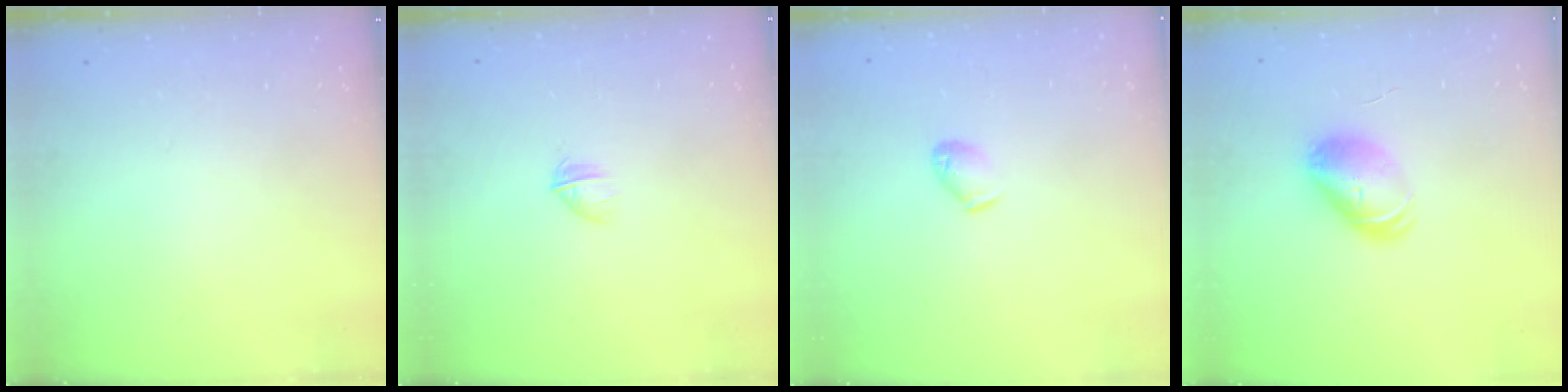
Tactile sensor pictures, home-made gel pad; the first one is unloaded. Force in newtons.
{"total": 2.8, "press": 2.6, "slide": 0.9}
{"total": 4.0, "press": 3.9, "slide": 0.9}
{"total": 8.8, "press": 8.8, "slide": 0.4}